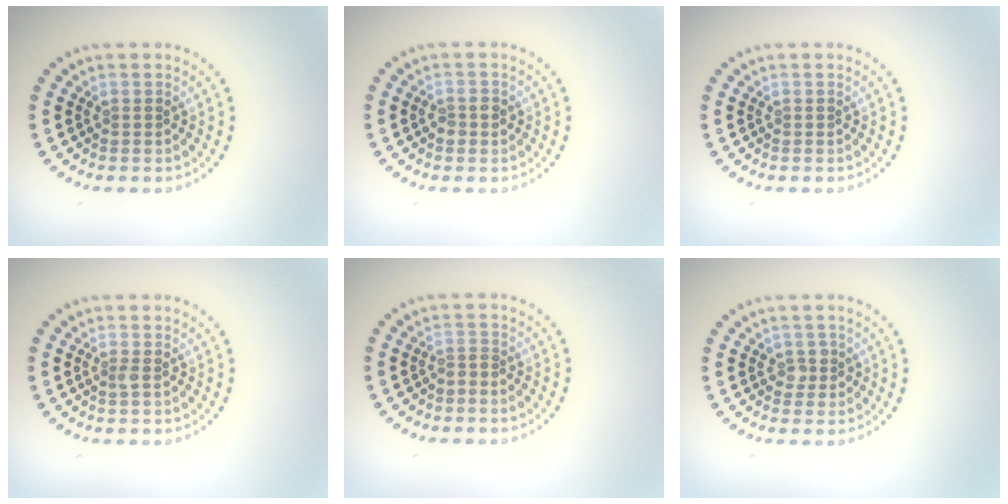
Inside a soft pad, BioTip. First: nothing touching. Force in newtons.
{"total": 1.4, "press": 1.4, "slide": 0.2}
{"total": 0.0}
{"total": 0.6, "press": 0.5, "slide": 0.3}
{"total": 0.6, "press": 0.4, "slide": 0.5}
{"total": 1.0, "press": 0.9, "slide": 0.4}